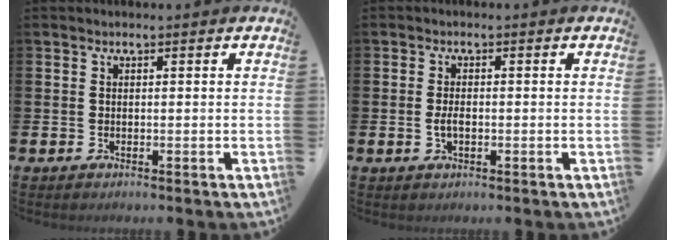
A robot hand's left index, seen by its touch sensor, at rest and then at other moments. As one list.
[{"total": 2.0, "force": [-0.3, 1.0, 1.7], "torque": [-0.028, 0.001, -0.007]}]